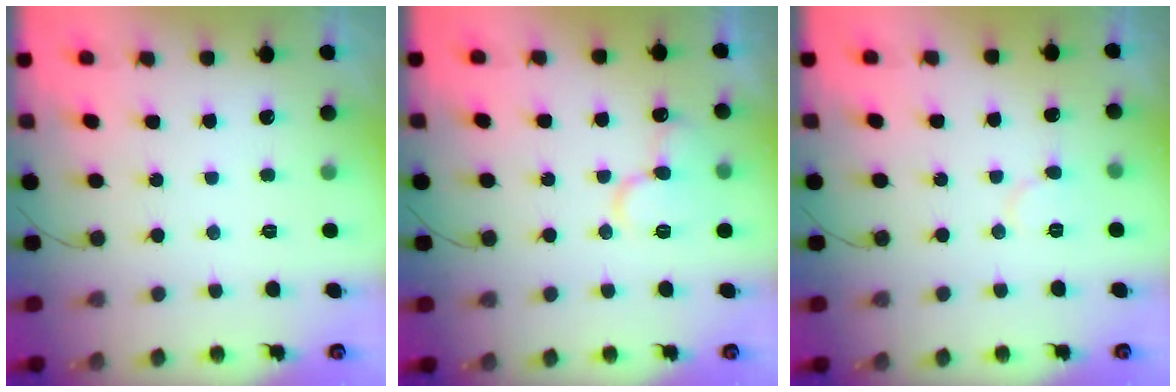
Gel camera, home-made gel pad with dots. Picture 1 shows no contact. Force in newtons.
{"total": 11.3, "press": 11.2, "slide": 1.5}
{"total": 4.8, "press": 4.8, "slide": 0.4}